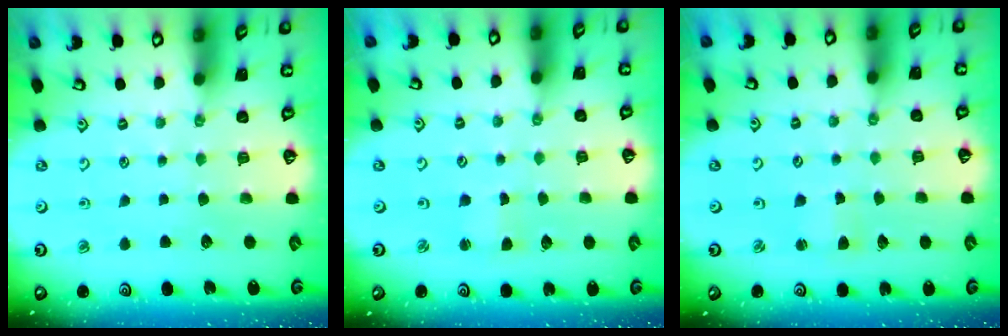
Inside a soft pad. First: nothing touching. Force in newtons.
{"total": 1.9, "press": 1.9, "slide": 0.3}
{"total": 2.7, "press": 2.7, "slide": 0.3}